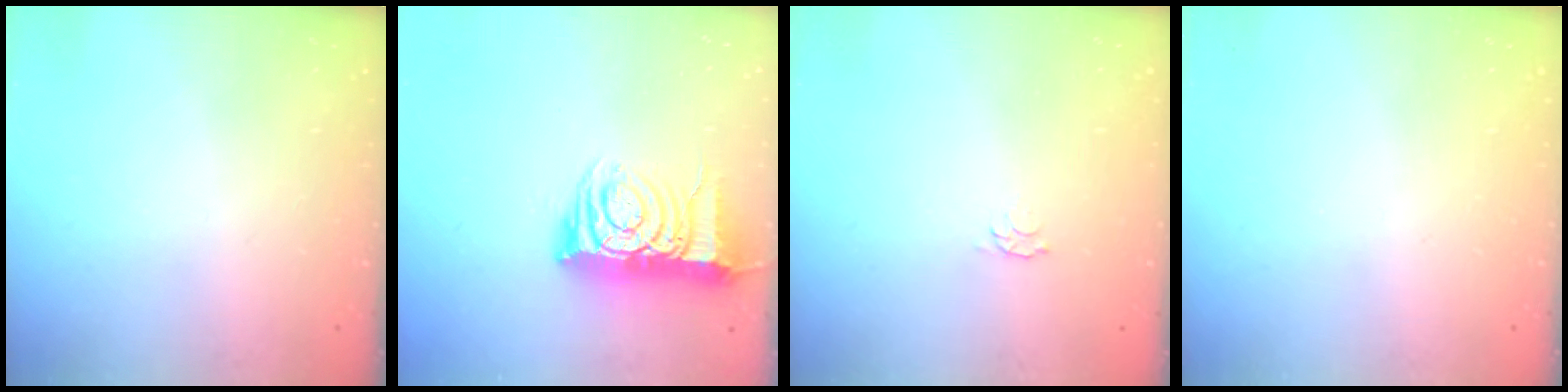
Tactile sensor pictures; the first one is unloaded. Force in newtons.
{"total": 11.7, "press": 11.6, "slide": 1.0}
{"total": 2.8, "press": 2.7, "slide": 0.5}
{"total": 0.0}